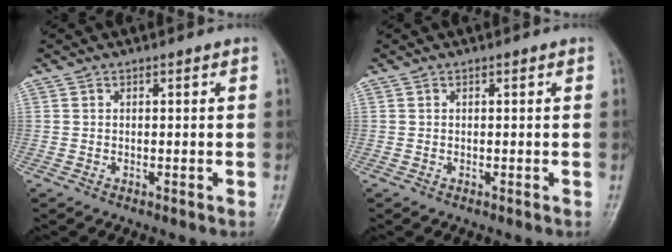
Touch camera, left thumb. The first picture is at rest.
{"total": 0.0}